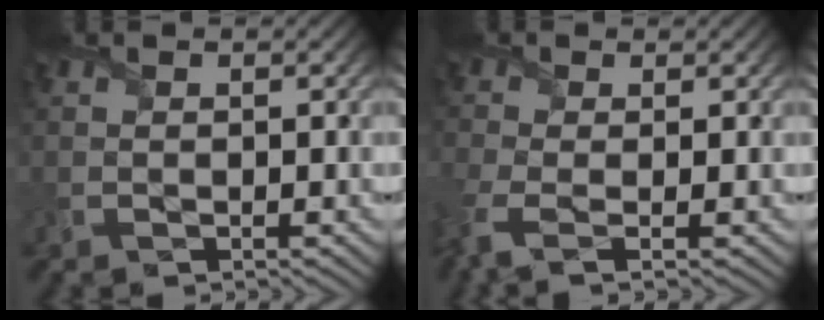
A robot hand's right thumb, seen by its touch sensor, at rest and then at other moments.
{"total": 4.4, "force": [-1.5, 2.0, 3.6], "torque": [-0.103, -0.008, -0.040]}